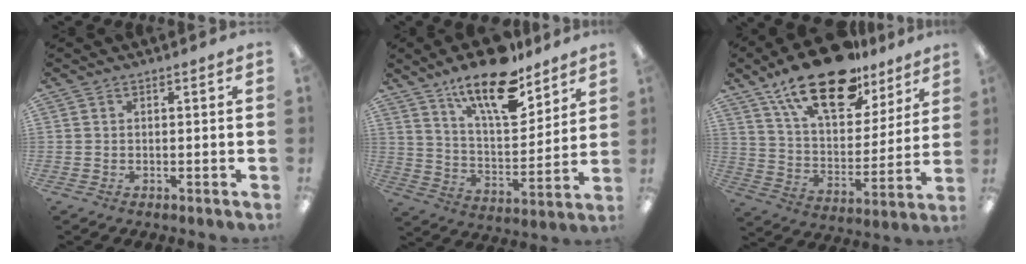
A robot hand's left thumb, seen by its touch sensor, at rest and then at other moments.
{"total": 18.1, "force": [13.0, 6.5, 10.7], "torque": [-0.182, -0.074, 0.220]}
{"total": 22.0, "force": [15.2, 9.8, 12.5], "torque": [-0.209, -0.083, 0.266]}